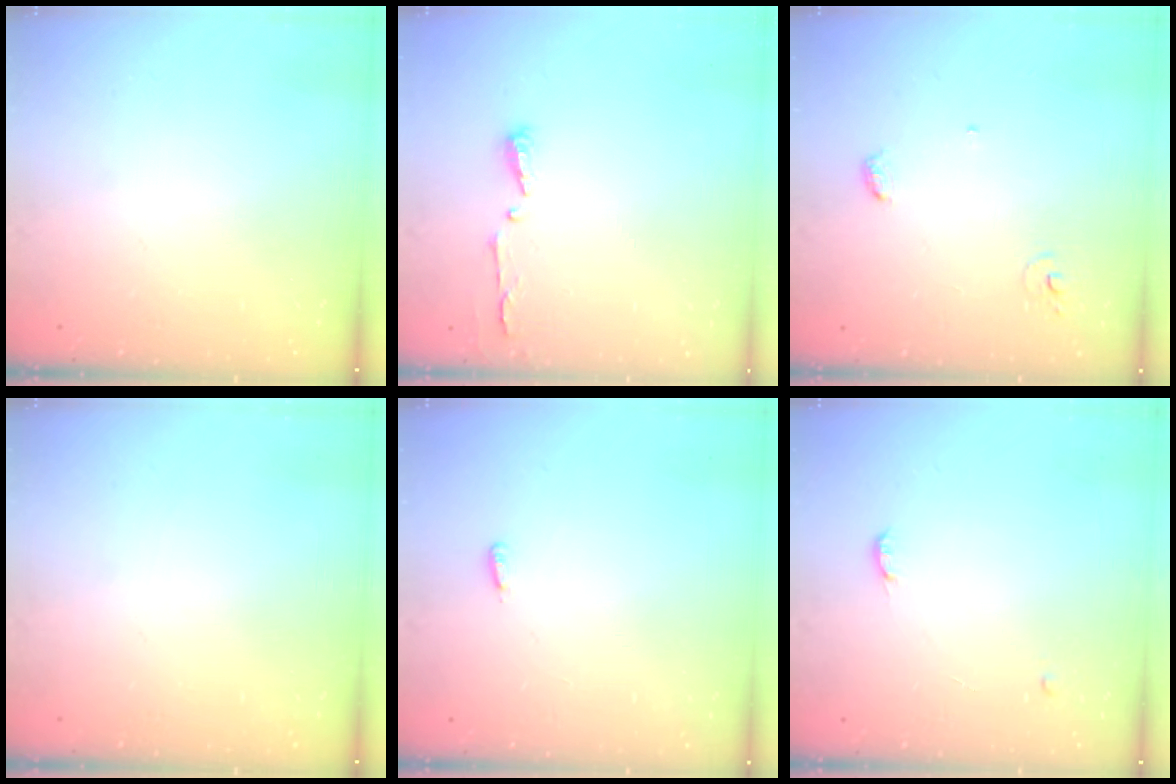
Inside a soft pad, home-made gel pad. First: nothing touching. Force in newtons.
{"total": 3.7, "press": 3.7, "slide": 0.5}
{"total": 4.0, "press": 4.0, "slide": 0.3}
{"total": 0.0}
{"total": 2.7, "press": 2.6, "slide": 0.9}
{"total": 7.8, "press": 4.4, "slide": 6.4}